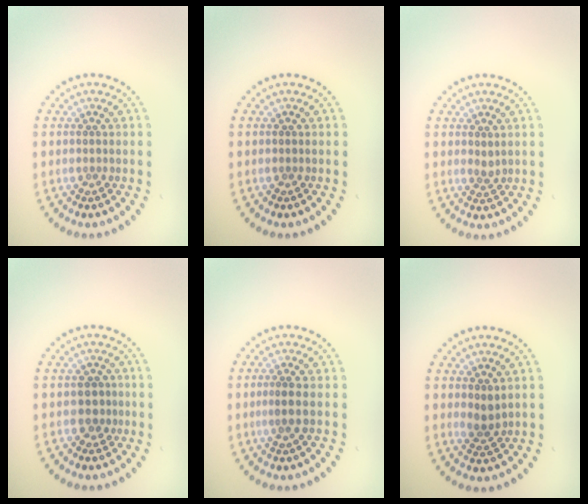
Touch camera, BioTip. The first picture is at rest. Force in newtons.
{"total": 0.0}
{"total": 0.9, "press": 0.7, "slide": 0.7}
{"total": 1.6, "press": 1.4, "slide": 0.8}
{"total": 1.8, "press": 1.4, "slide": 1.1}
{"total": 1.5, "press": 1.3, "slide": 0.8}